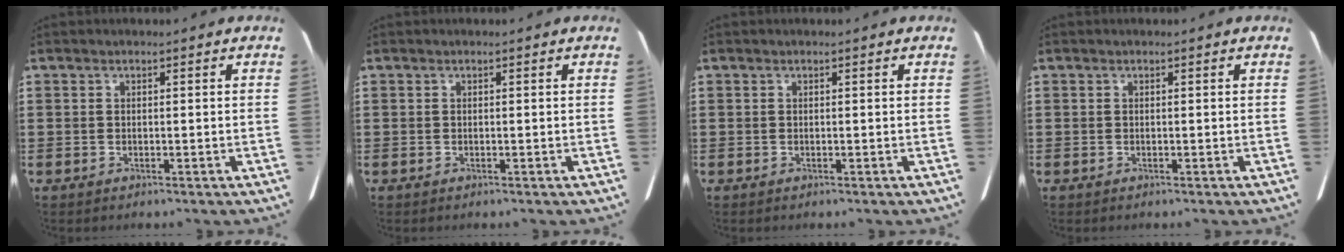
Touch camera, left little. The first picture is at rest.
{"total": 0.0}
{"total": 0.0}
{"total": 0.0}